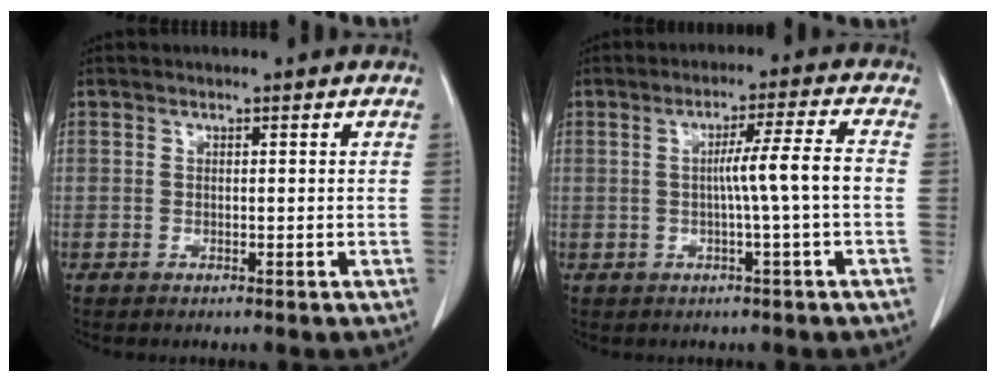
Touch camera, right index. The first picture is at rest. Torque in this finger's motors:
{"motor_torque": [0.68, -0.23, 0.41, 0.08]}